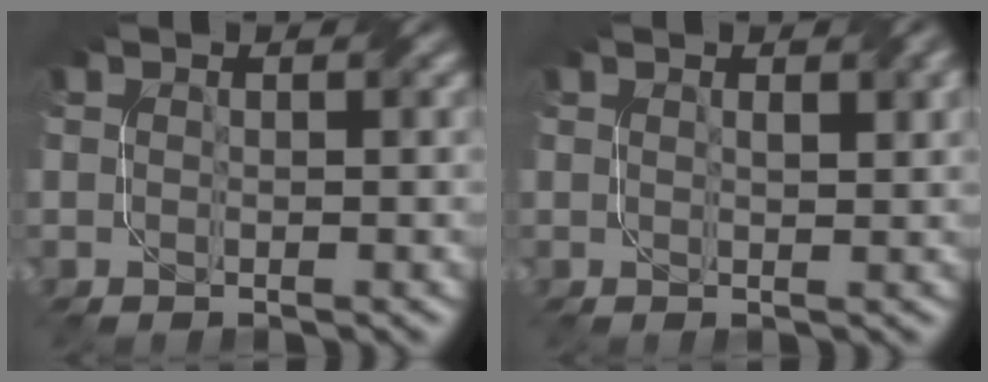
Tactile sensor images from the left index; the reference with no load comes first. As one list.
[{"total": 1.9, "force": [0.8, 0.5, 1.6], "torque": [-0.018, 0.000, 0.015]}]